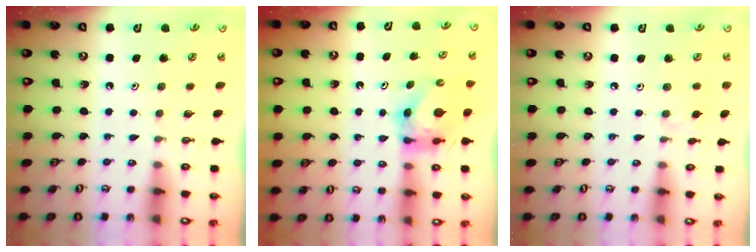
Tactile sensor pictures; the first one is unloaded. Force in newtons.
{"total": 5.6, "press": 5.6, "slide": 0.3}
{"total": 4.3, "press": 4.3, "slide": 0.7}